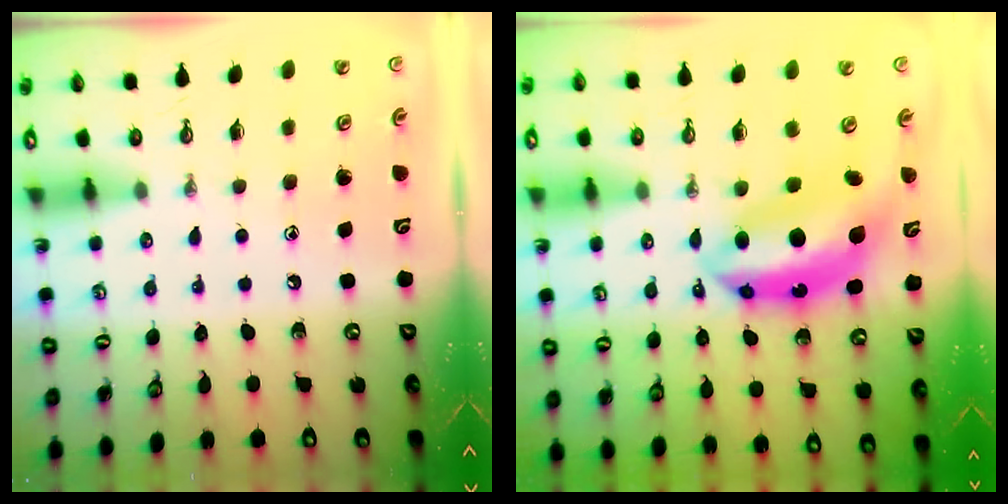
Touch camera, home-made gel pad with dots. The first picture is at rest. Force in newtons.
{"total": 10.0, "press": 9.9, "slide": 1.2}